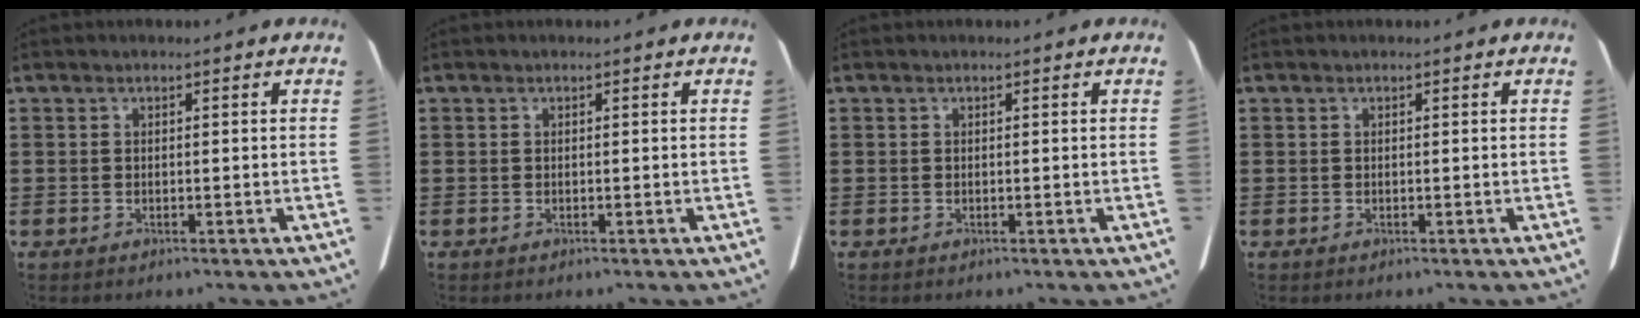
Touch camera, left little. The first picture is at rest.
{"total": 0.0}
{"total": 0.0}
{"total": 0.0}